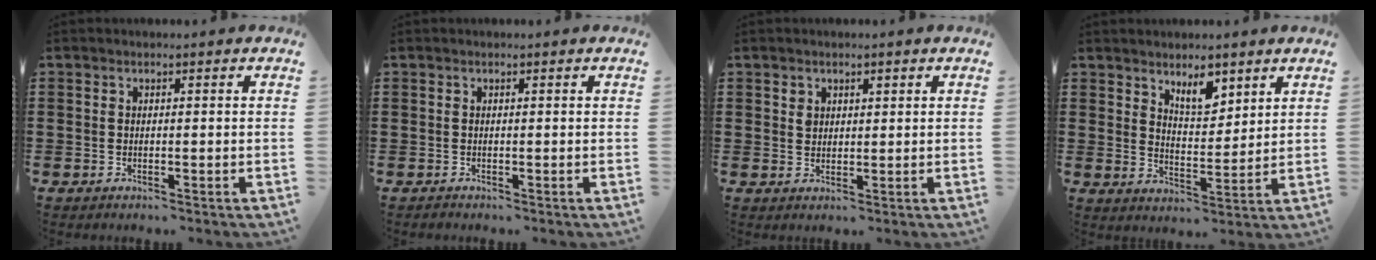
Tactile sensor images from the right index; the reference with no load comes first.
{"total": 0.0}
{"total": 1.8, "force": [1.0, 1.3, 0.6], "torque": [-0.016, 0.005, 0.020]}
{"total": 5.2, "force": [4.0, 2.3, 2.5], "torque": [-0.044, -0.007, 0.069]}